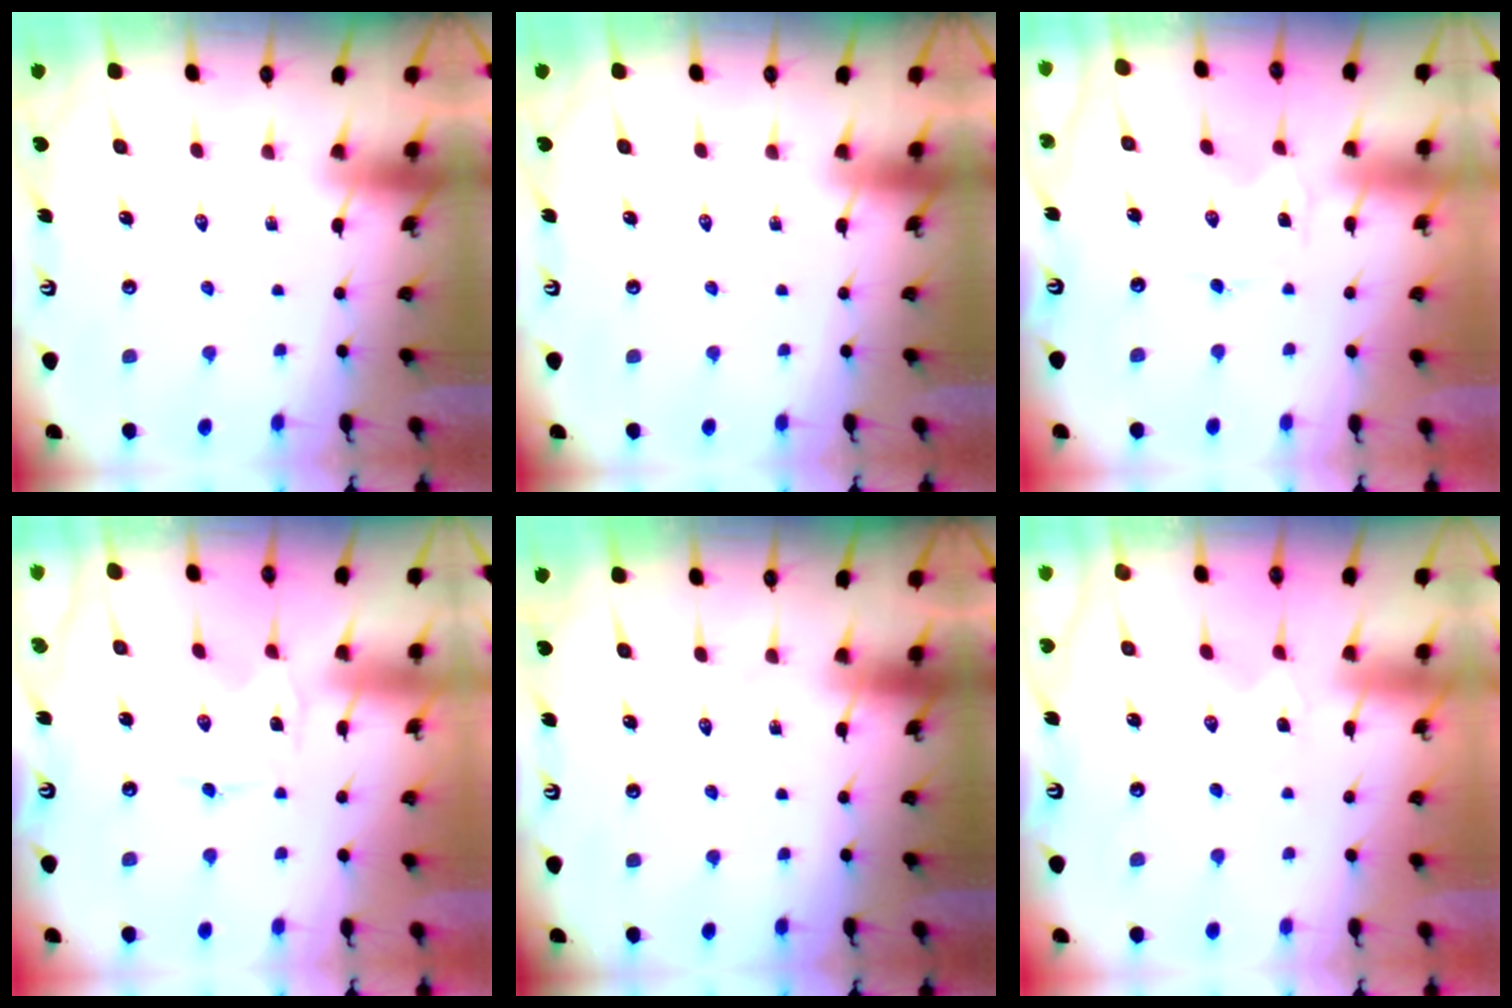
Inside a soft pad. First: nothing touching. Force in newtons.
{"total": 0.0}
{"total": 0.0}
{"total": 0.0}
{"total": 0.0}
{"total": 0.0}